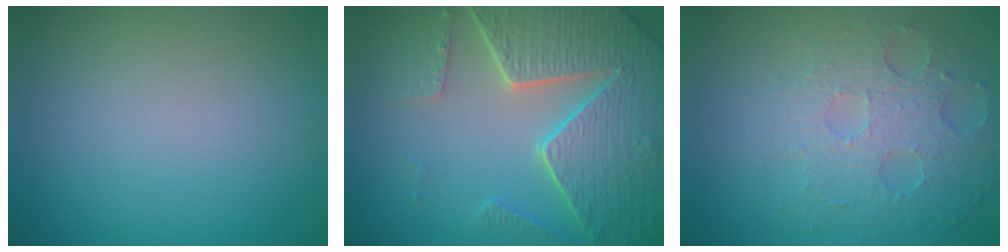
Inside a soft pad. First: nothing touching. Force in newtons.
{"total": 8.2, "press": 6.1, "slide": 5.5}
{"total": 5.0, "press": 3.4, "slide": 3.7}